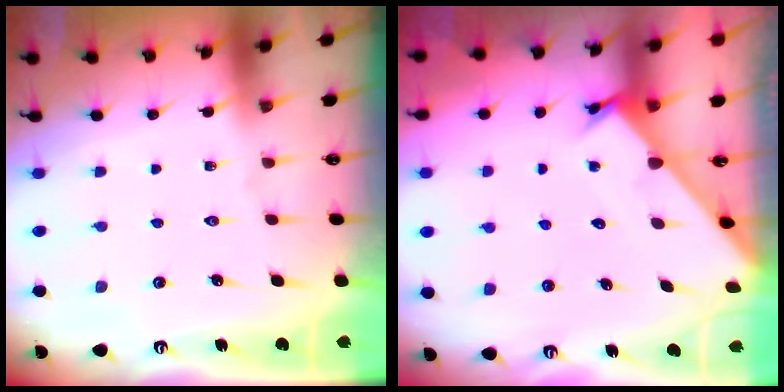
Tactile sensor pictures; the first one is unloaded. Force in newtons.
{"total": 2.4, "press": 2.4, "slide": 0.3}